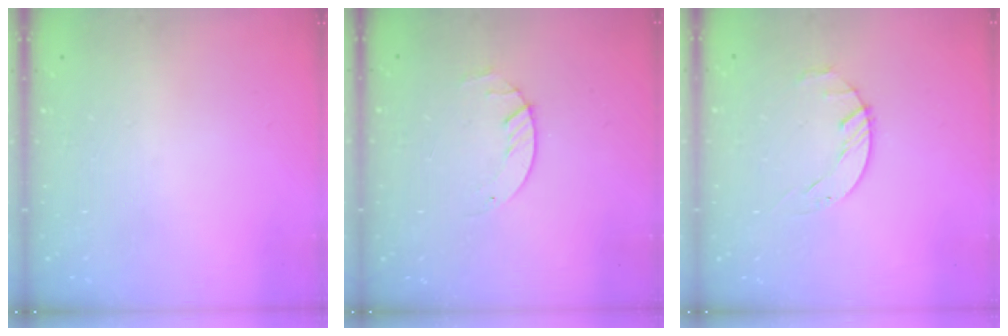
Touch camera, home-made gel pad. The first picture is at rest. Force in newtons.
{"total": 1.4, "press": 1.4, "slide": 0.2}
{"total": 1.8, "press": 1.7, "slide": 0.3}